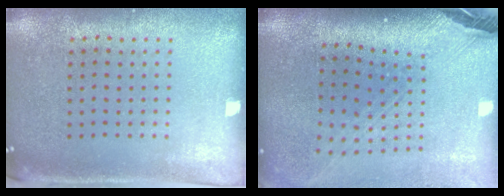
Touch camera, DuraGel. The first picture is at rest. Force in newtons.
{"total": 2.9, "press": 2.1, "slide": 2.0}